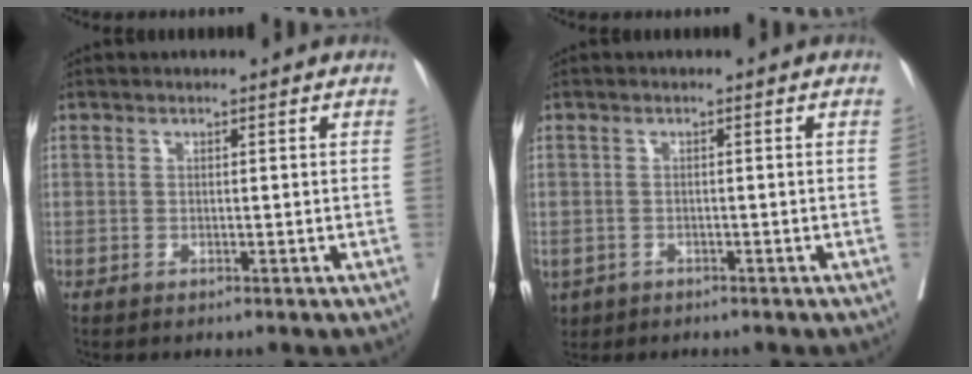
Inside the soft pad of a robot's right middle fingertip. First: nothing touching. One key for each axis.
{"total": 3.9, "fx": -2.3, "fy": 2.9, "fz": 1.1, "tx": -0.027, "ty": -0.003, "tz": -0.035}